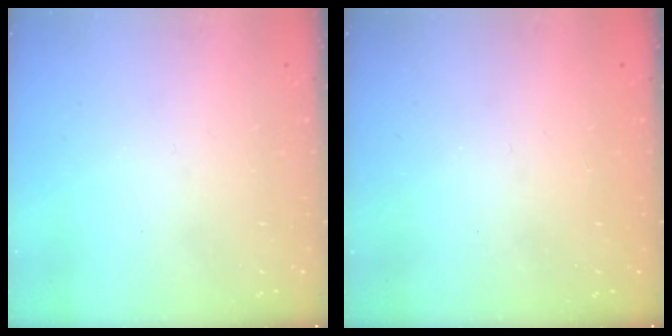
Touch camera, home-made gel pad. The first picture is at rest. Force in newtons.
{"total": 1.0, "press": 1.0, "slide": 0.1}